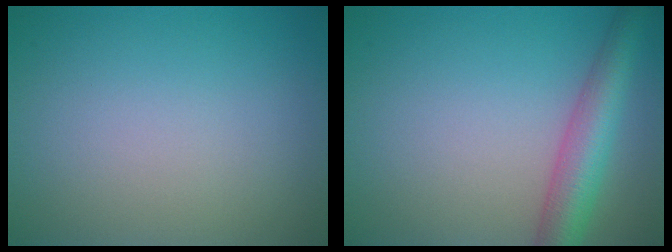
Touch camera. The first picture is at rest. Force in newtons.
{"total": 5.1, "press": 5.1, "slide": 0.2}